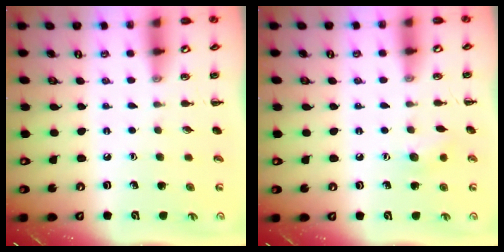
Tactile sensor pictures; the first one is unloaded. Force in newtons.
{"total": 5.8, "press": 5.6, "slide": 1.5}